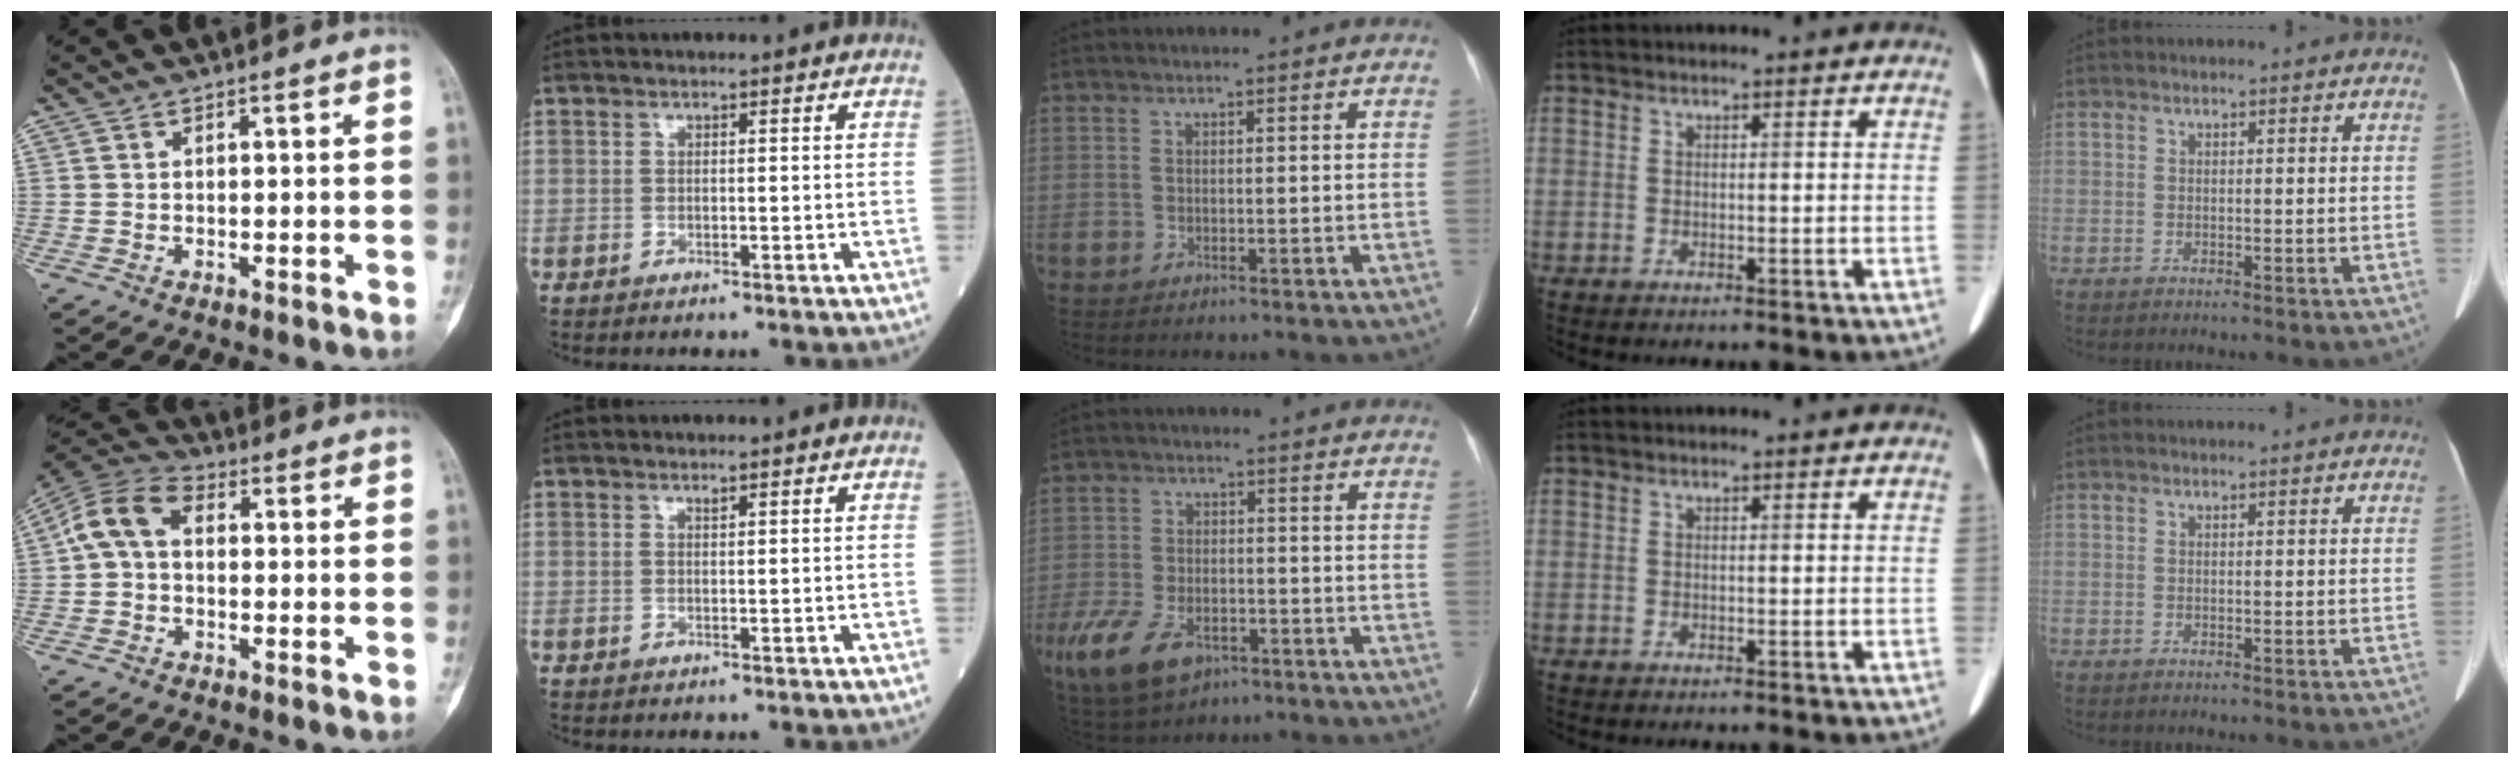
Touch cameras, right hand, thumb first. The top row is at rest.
{"thumb": {"total": 8.7, "force": [0.7, 6.1, 6.2], "torque": [-0.113, 0.030, 0.002]}, "index": {"total": 0.5, "force": [0.5, -0.2, 0.2], "torque": [-0.009, -0.004, 0.008]}, "middle": {"total": 13.1, "force": [-7.2, 7.4, 8.1], "torque": [-0.192, -0.010, -0.119]}}